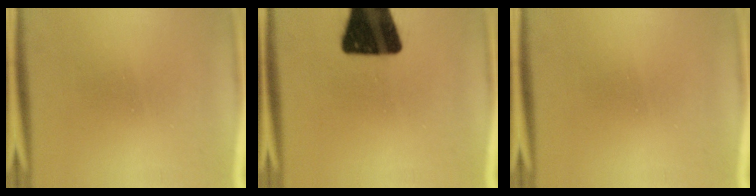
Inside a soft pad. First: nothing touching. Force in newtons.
{"total": 19.3}
{"total": 0.0}